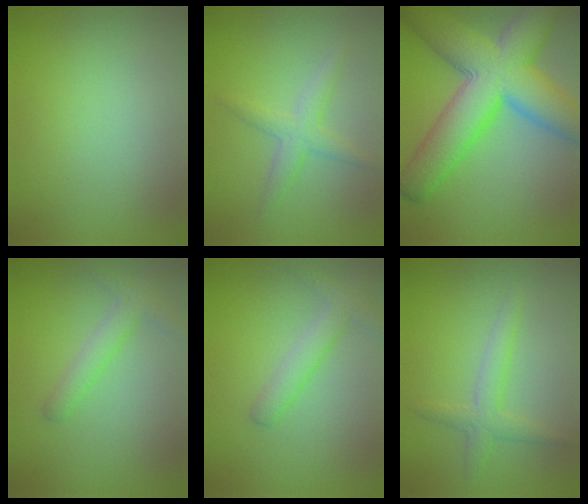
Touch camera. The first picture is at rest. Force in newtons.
{"total": 2.4, "press": 2.4, "slide": 0.1}
{"total": 12.1, "press": 12.1, "slide": 0.4}
{"total": 2.2, "press": 2.2, "slide": 0.1}
{"total": 2.5, "press": 2.5, "slide": 0.2}
{"total": 2.3, "press": 2.3, "slide": 0.1}